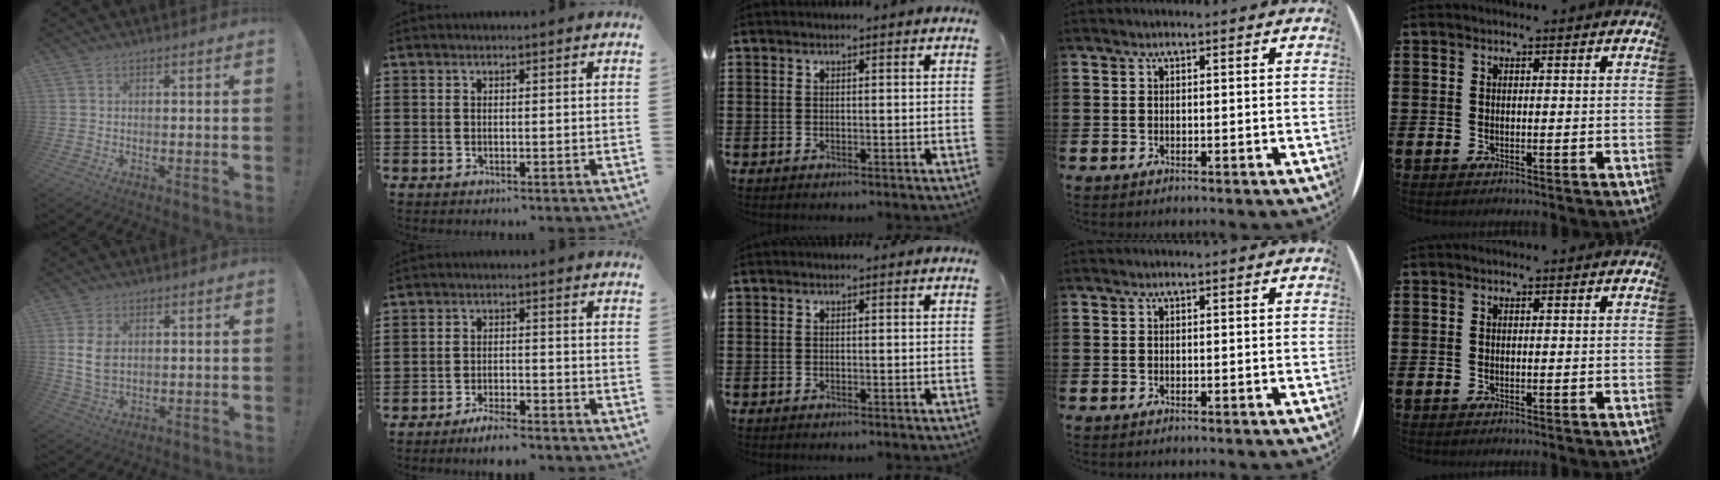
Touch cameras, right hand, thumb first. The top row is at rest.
{"thumb": {"total": 6.7, "force": [1.4, 4.3, 4.9], "torque": [-0.079, -0.003, 0.024]}, "index": {"total": 3.5, "force": [-3.3, 0.3, 1.0], "torque": [-0.021, 0.006, -0.067]}}